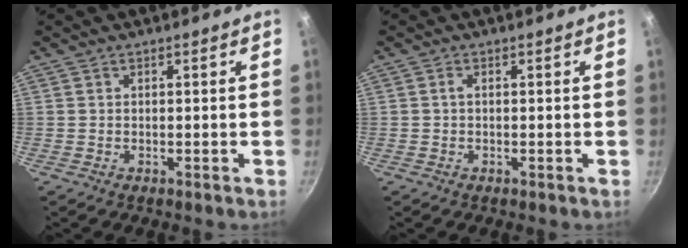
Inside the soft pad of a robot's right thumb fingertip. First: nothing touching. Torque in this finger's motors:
{"motor_torque": [-0.17, 0.13, -0.48, 0.02, 0.06]}